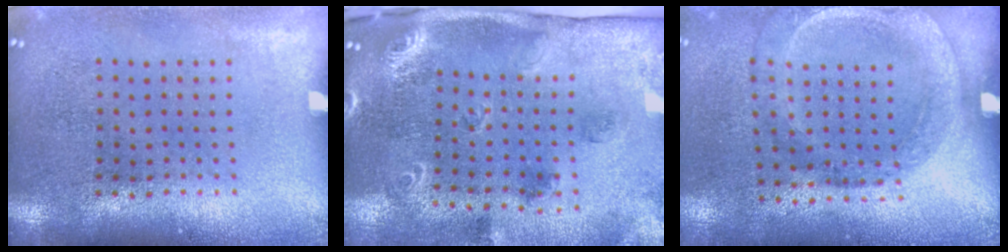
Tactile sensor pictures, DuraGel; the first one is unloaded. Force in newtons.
{"total": 2.1, "press": 1.8, "slide": 1.1}
{"total": 1.8, "press": 1.1, "slide": 1.4}